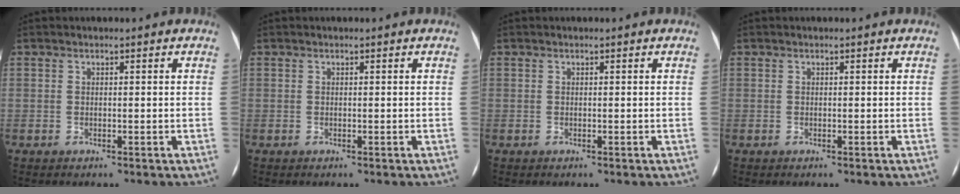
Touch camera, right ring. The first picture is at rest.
{"total": 0.0}
{"total": 0.0}
{"total": 0.0}